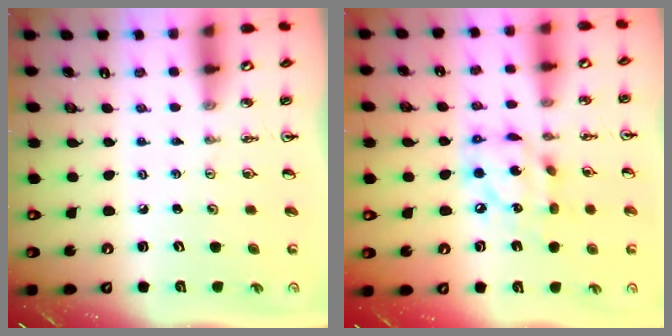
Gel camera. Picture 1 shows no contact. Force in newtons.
{"total": 12.6, "press": 12.5, "slide": 1.0}